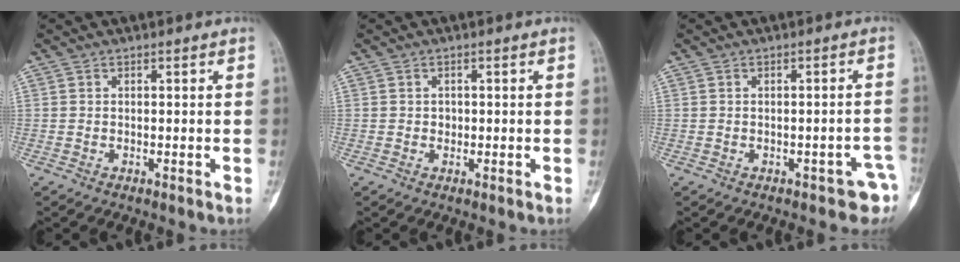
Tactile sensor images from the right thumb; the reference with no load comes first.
{"total": 1.0, "force": [0.0, 0.9, 0.4], "torque": [-0.001, 0.003, 0.000]}
{"total": 4.3, "force": [-2.2, 2.1, 3.0], "torque": [-0.017, 0.020, -0.023]}